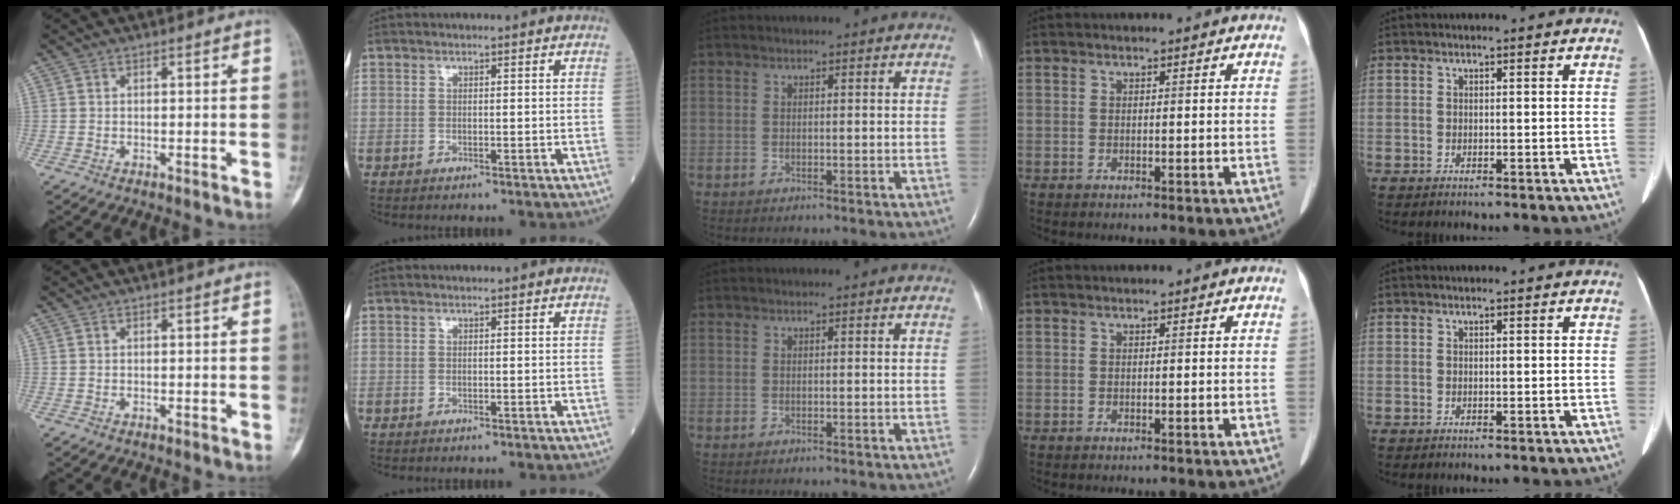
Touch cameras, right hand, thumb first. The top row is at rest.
{}